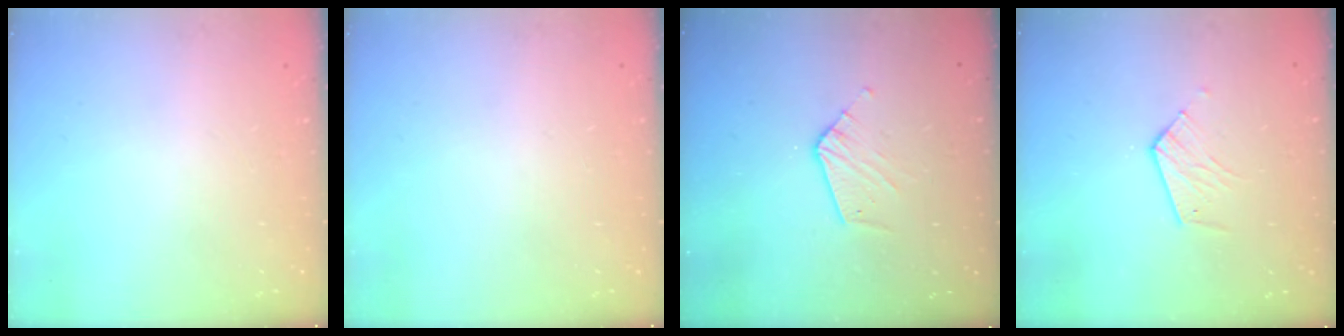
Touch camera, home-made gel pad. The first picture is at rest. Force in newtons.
{"total": 0.0}
{"total": 6.9, "press": 6.9, "slide": 0.1}
{"total": 6.2, "press": 6.2, "slide": 0.5}